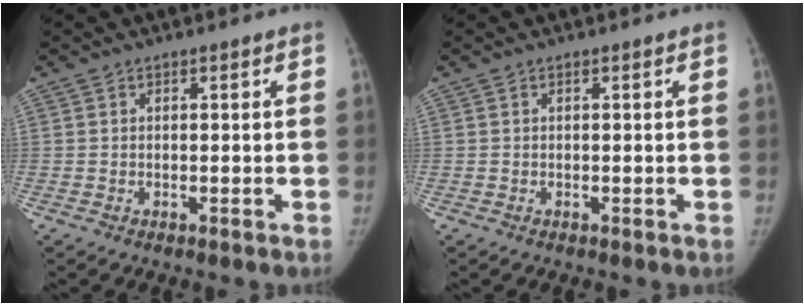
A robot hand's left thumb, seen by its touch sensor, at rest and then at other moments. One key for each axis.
{"total": 0.0}